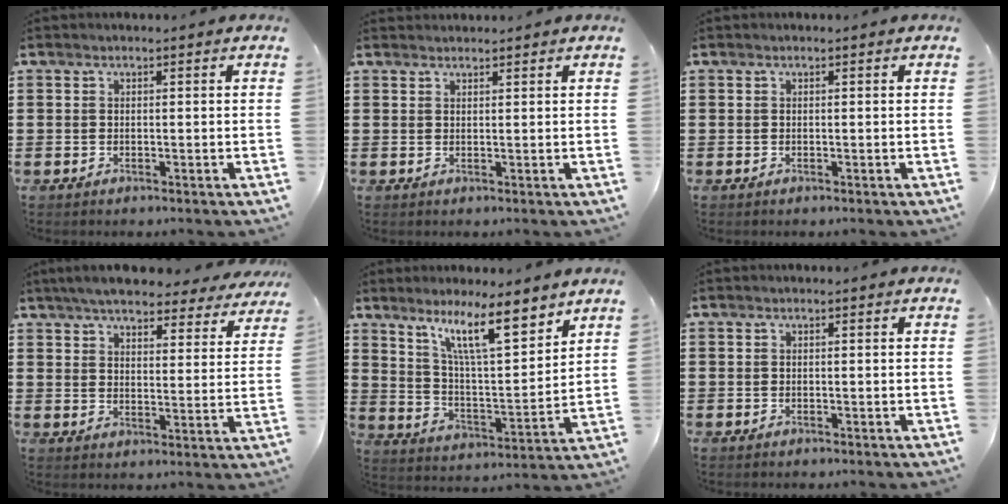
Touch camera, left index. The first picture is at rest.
{"total": 1.2, "force": [1.2, 0.1, 0.0], "torque": [-0.003, -0.001, 0.023]}
{"total": 0.0}
{"total": 5.9, "force": [5.5, 0.5, 2.0], "torque": [-0.061, -0.025, 0.098]}
{"total": 11.6, "force": [8.2, 2.1, 7.9], "torque": [-0.152, -0.037, 0.138]}
{"total": 0.0}